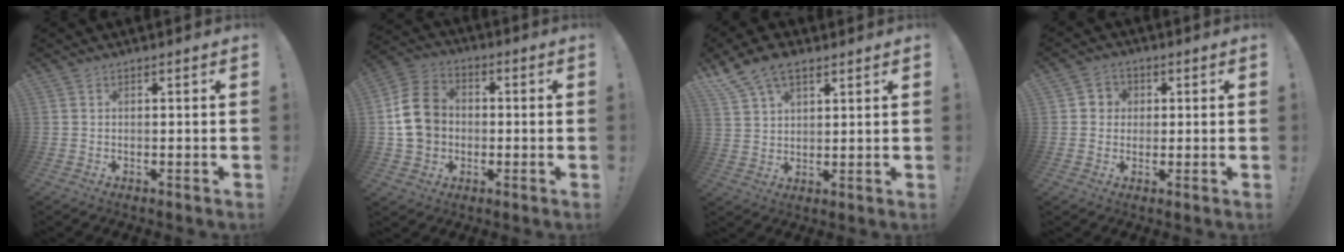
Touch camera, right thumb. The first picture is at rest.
{"total": 14.1, "force": [-0.1, 11.9, 7.6], "torque": [-0.126, 0.021, 0.007]}
{"total": 9.2, "force": [6.1, 4.6, 5.1], "torque": [-0.097, -0.018, 0.119]}
{"total": 4.4, "force": [0.2, 4.2, 1.2], "torque": [-0.018, 0.006, 0.003]}